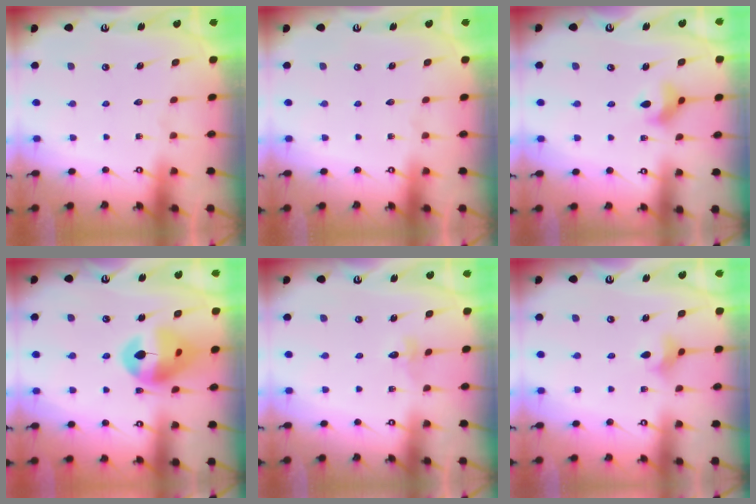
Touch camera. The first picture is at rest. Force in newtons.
{"total": 0.0}
{"total": 7.1, "press": 6.9, "slide": 1.7}
{"total": 14.3, "press": 14.2, "slide": 1.7}
{"total": 2.3, "press": 2.3, "slide": 0.2}
{"total": 4.5, "press": 4.5, "slide": 0.6}